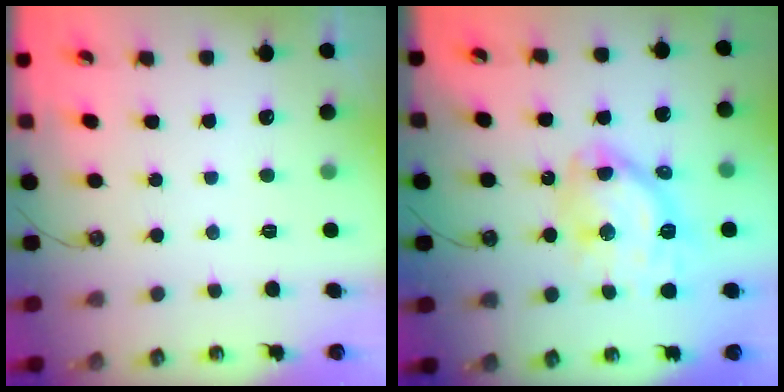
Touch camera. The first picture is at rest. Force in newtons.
{"total": 14.2, "press": 14.1, "slide": 1.5}